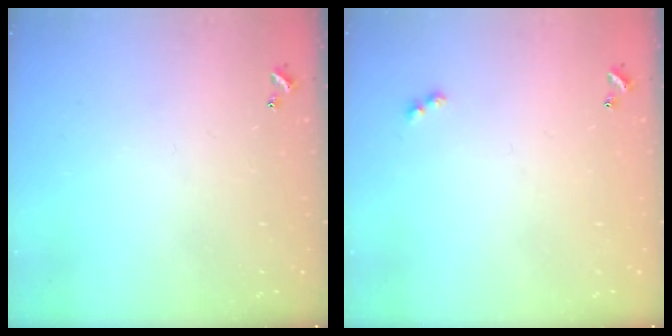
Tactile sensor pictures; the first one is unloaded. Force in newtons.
{"total": 3.1, "press": 3.0, "slide": 0.7}